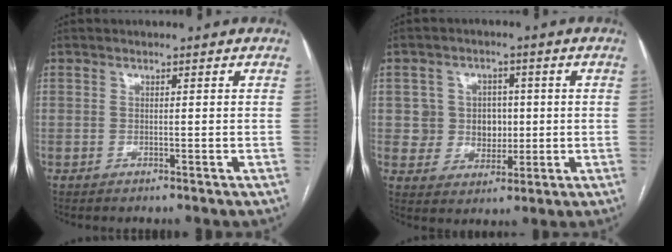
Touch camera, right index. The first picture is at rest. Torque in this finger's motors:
{"motor_torque": [0.44, 0.21, 0.24, 0.02]}